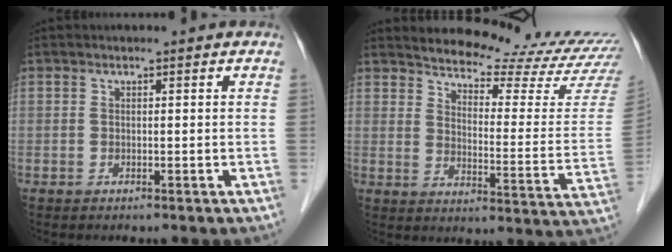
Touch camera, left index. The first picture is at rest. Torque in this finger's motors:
{"motor_torque": [0.92, -1.22, 0.06, -0.02]}